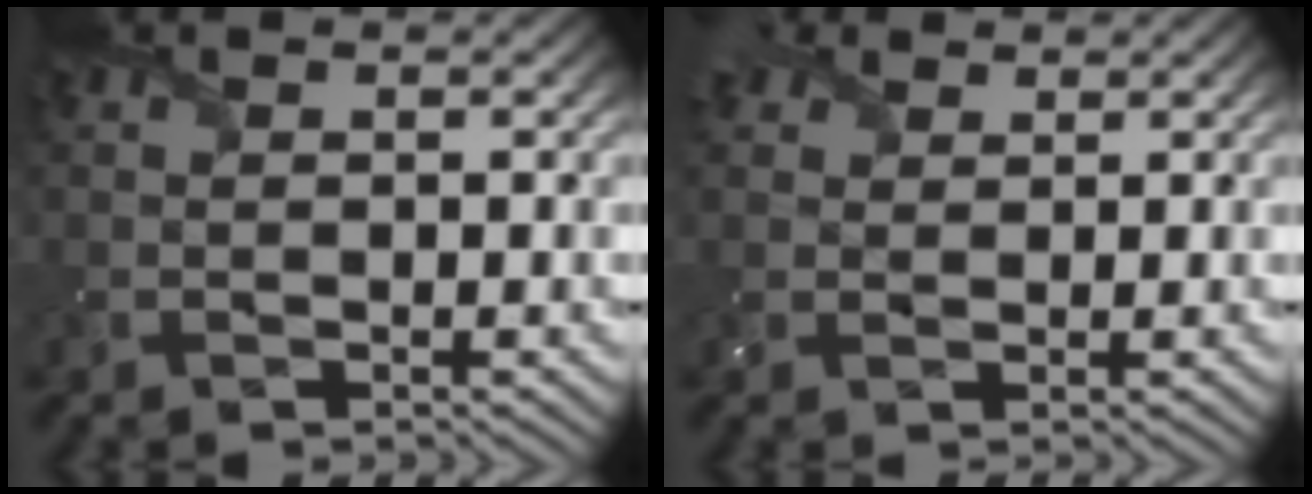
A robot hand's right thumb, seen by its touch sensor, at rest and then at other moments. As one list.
[{"total": 2.6, "force": [1.8, 1.7, 0.8], "torque": [-0.018, 0.006, 0.033]}]